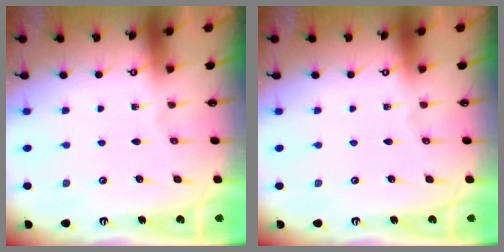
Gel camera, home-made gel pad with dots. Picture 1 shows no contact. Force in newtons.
{"total": 0.0}